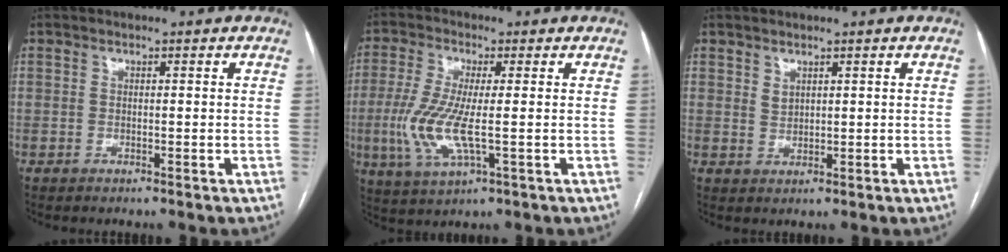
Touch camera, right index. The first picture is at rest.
{"total": 9.2, "force": [-1.3, 1.9, 8.9], "torque": [-0.206, -0.014, -0.026]}
{"total": 1.4, "force": [1.0, 0.7, 0.7], "torque": [-0.011, -0.003, 0.024]}